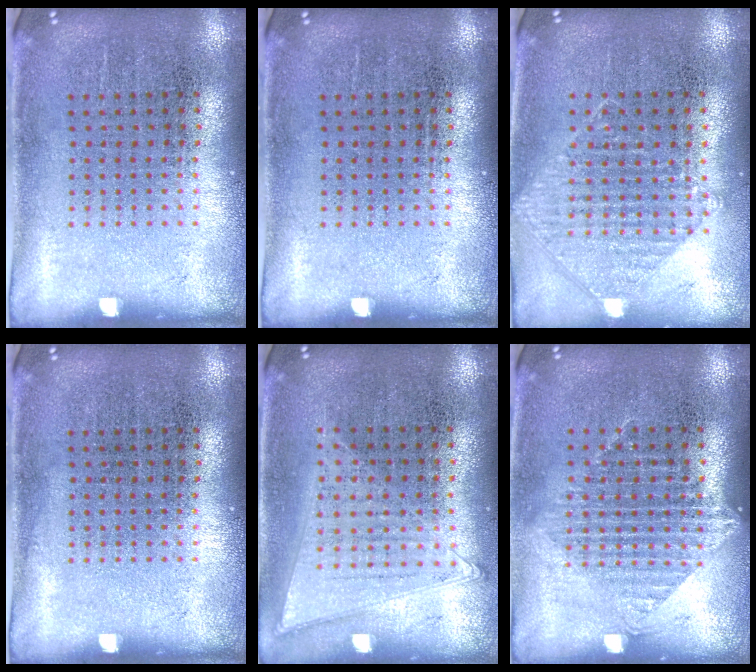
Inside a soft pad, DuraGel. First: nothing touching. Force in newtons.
{"total": 0.0}
{"total": 0.9, "press": 0.9, "slide": 0.2}
{"total": 0.0}
{"total": 1.1, "press": 1.0, "slide": 0.3}
{"total": 1.2, "press": 1.1, "slide": 0.5}